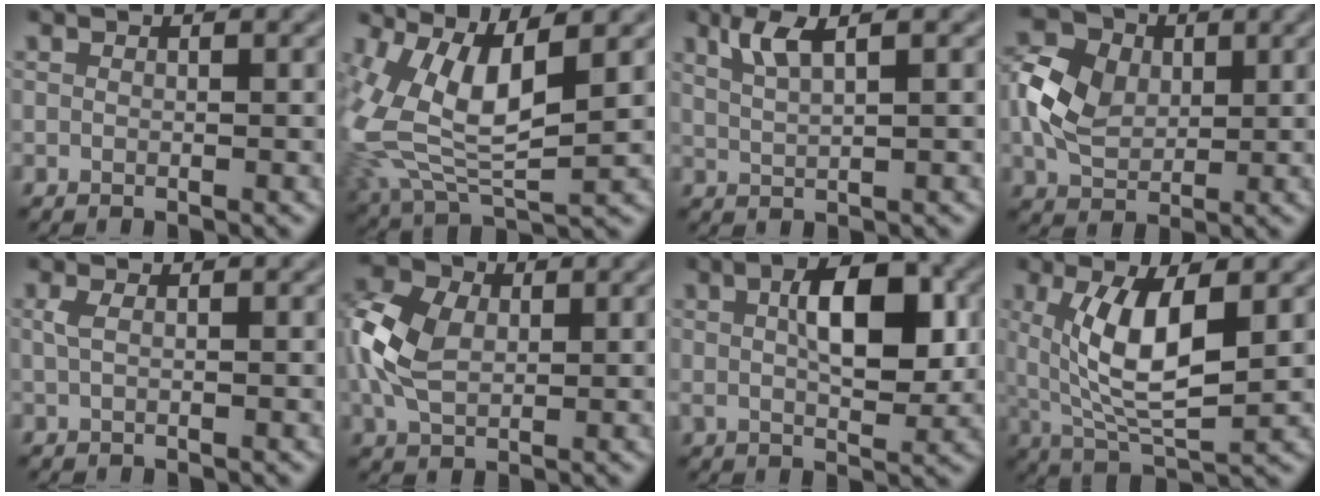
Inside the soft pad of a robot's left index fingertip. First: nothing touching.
{"total": 9.1, "force": [2.1, 3.7, 8.0], "torque": [-0.183, -0.008, 0.044]}
{"total": 3.0, "force": [1.6, 0.8, 2.4], "torque": [-0.046, 0.002, 0.031]}
{"total": 5.9, "force": [0.5, 4.5, 3.7], "torque": [-0.086, 0.010, 0.005]}
{"total": 1.1, "force": [0.2, 0.4, 1.0], "torque": [-0.024, 0.001, 0.004]}
{"total": 6.4, "force": [0.4, 4.5, 4.5], "torque": [-0.112, 0.006, 0.004]}
{"total": 7.0, "force": [1.3, 3.2, 6.1], "torque": [-0.101, 0.006, 0.022]}
{"total": 7.7, "force": [1.4, 2.9, 7.0], "torque": [-0.142, -0.014, 0.032]}